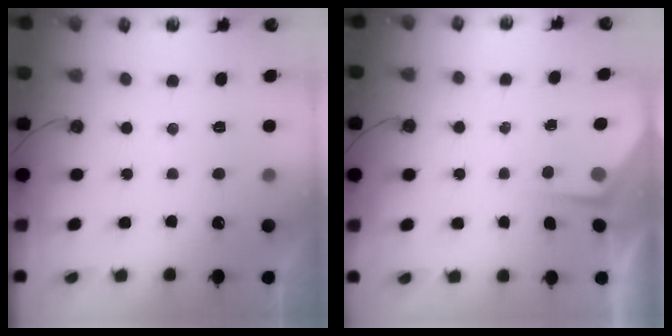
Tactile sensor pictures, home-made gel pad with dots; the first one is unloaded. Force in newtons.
{"total": 2.7, "press": 2.7, "slide": 0.3}